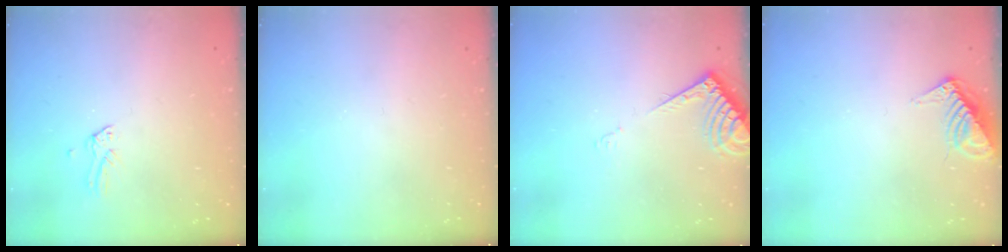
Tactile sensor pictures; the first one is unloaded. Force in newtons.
{"total": 0.0}
{"total": 7.0, "press": 7.0, "slide": 0.6}
{"total": 7.9, "press": 7.9, "slide": 0.6}